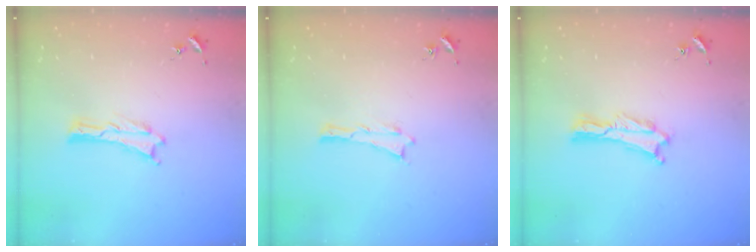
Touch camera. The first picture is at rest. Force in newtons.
{"total": 0.0}
{"total": 0.7, "press": 0.6, "slide": 0.2}